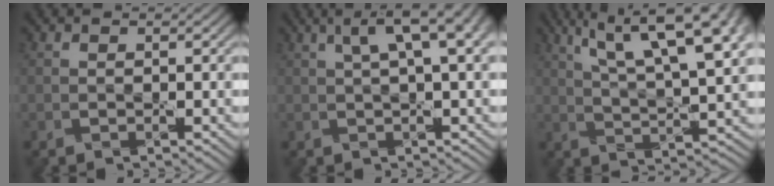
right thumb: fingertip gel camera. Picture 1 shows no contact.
{"total": 7.0, "force": [2.7, 1.5, 6.3], "torque": [-0.087, 0.027, 0.045]}
{"total": 15.4, "force": [7.7, 4.6, 12.5], "torque": [-0.210, 0.016, 0.123]}